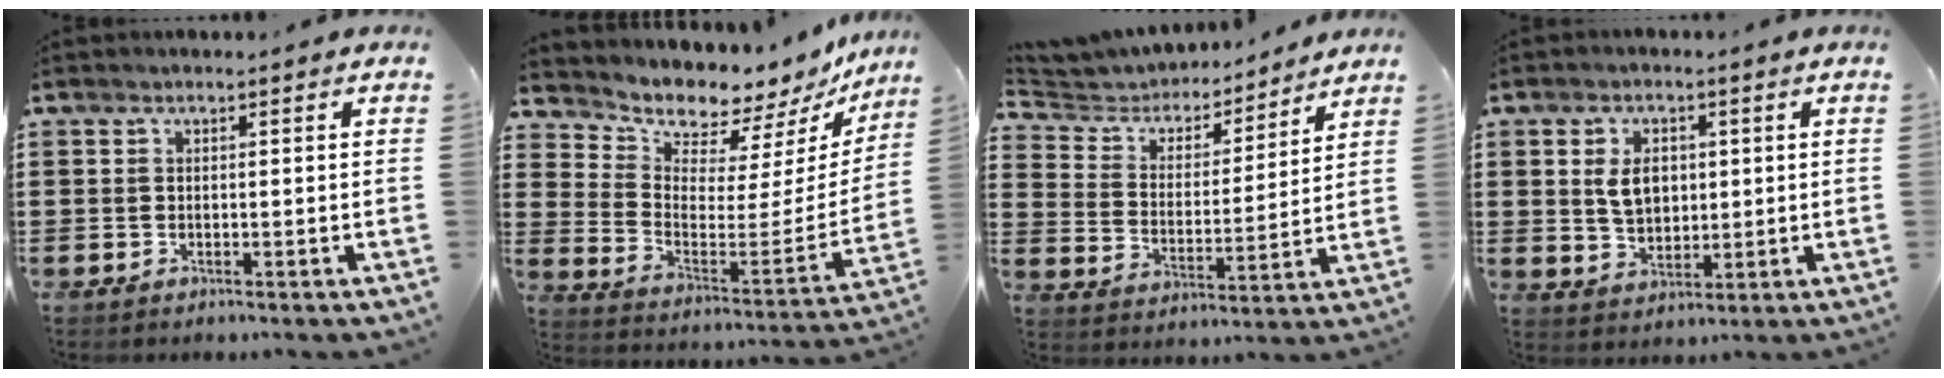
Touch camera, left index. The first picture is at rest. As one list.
[{"total": 7.0, "force": [6.9, 1.4, 0.0], "torque": [-0.032, -0.076, 0.113]}, {"total": 4.3, "force": [4.0, 1.6, 0.4], "torque": [-0.037, -0.028, 0.061]}, {"total": 5.0, "force": [1.0, 3.4, 3.5], "torque": [-0.071, 0.010, 0.014]}]